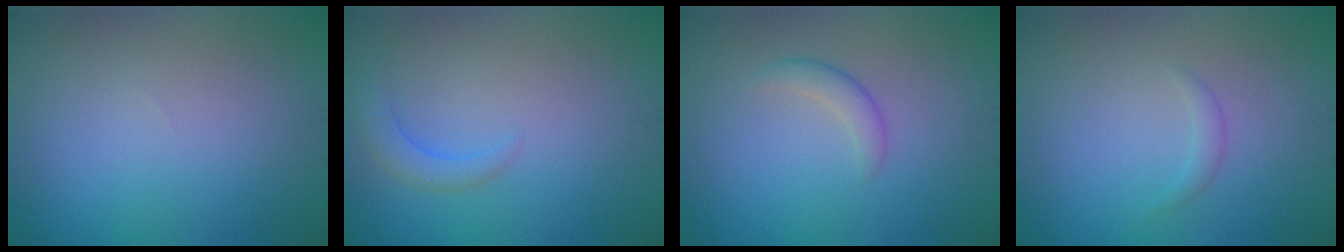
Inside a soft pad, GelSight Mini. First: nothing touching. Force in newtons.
{"total": 1.8, "press": 1.8, "slide": 0.3}
{"total": 1.5, "press": 1.5, "slide": 0.0}
{"total": 0.8, "press": 0.8, "slide": 0.1}